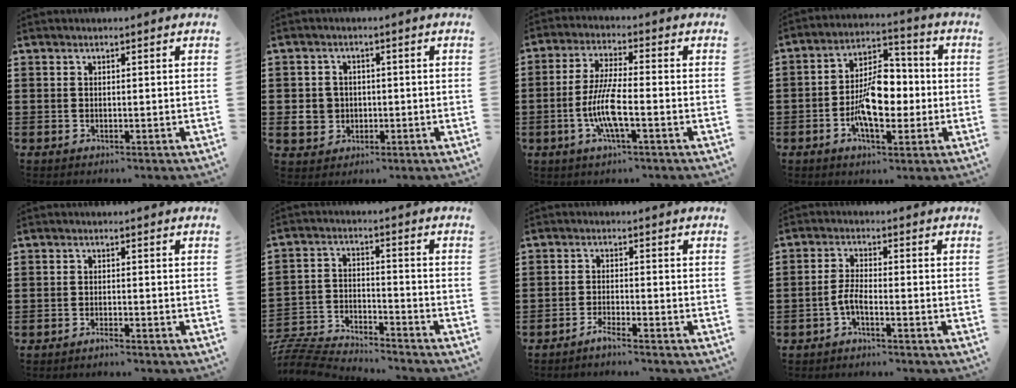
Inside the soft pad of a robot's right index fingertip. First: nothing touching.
{"total": 4.2, "force": [-0.6, 3.8, 1.5], "torque": [-0.048, 0.005, -0.015]}
{"total": 7.8, "force": [-2.4, 1.7, 7.3], "torque": [-0.163, -0.013, -0.053]}
{"total": 9.5, "force": [-1.8, 4.9, 7.9], "torque": [-0.141, 0.002, -0.037]}
{"total": 1.1, "force": [-1.0, -0.2, 0.5], "torque": [-0.009, -0.005, -0.017]}
{"total": 7.1, "force": [-7.1, 0.3, 0.5], "torque": [-0.028, 0.001, -0.146]}
{"total": 2.0, "force": [-1.9, -0.5, 0.6], "torque": [-0.010, 0.000, -0.034]}
{"total": 2.9, "force": [-1.6, 0.6, 2.4], "torque": [-0.065, -0.007, -0.036]}